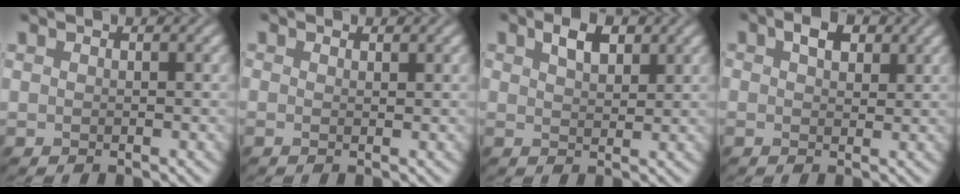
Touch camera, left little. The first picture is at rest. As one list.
[{"total": 0.0}, {"total": 2.5, "force": [1.1, 1.3, 1.9], "torque": [-0.038, -0.001, 0.016]}, {"total": 2.6, "force": [0.9, 1.6, 1.8], "torque": [-0.034, -0.001, 0.007]}]